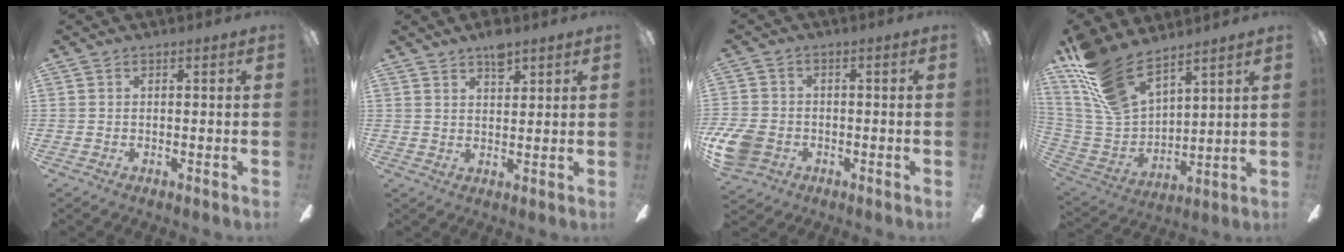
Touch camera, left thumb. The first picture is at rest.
{"total": 4.8, "force": [3.7, 2.1, 2.2], "torque": [-0.025, -0.022, 0.064]}
{"total": 8.2, "force": [-2.9, 6.2, 4.4], "torque": [-0.106, 0.017, -0.051]}
{"total": 16.0, "force": [12.6, 6.5, 7.5], "torque": [-0.195, -0.071, 0.236]}